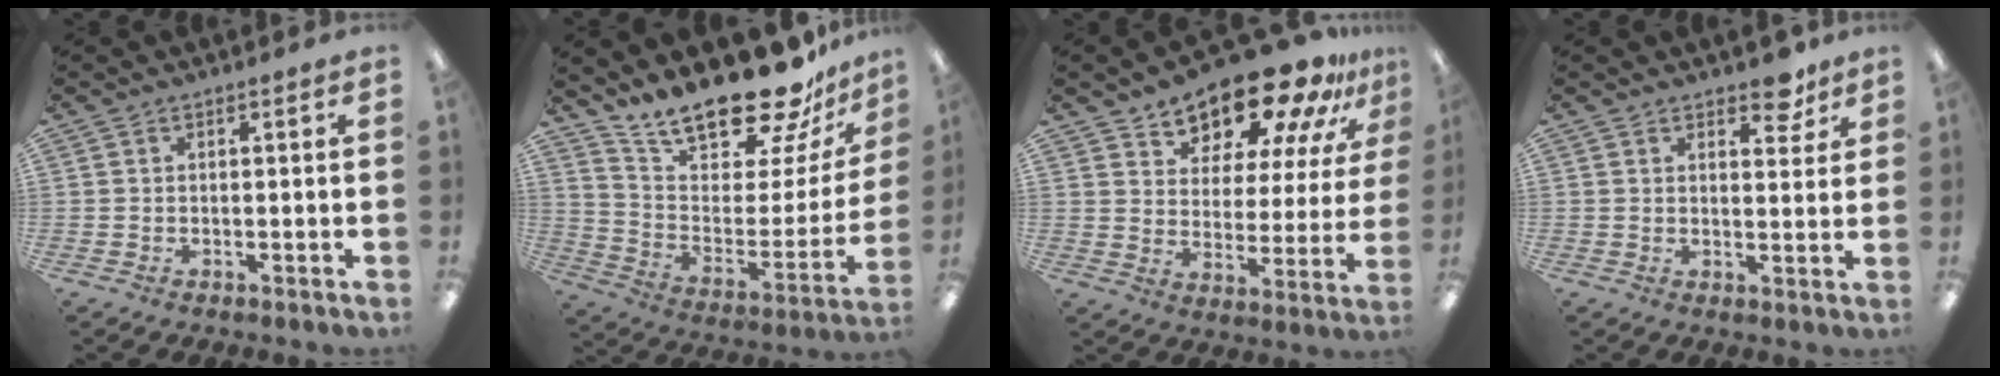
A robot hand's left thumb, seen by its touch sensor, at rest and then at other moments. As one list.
[{"total": 21.6, "force": [18.5, 6.1, 9.4], "torque": [-0.149, -0.142, 0.318]}, {"total": 16.8, "force": [14.8, 5.7, 5.8], "torque": [-0.102, -0.115, 0.256]}, {"total": 5.7, "force": [4.3, 2.6, 2.6], "torque": [-0.013, -0.026, 0.071]}]